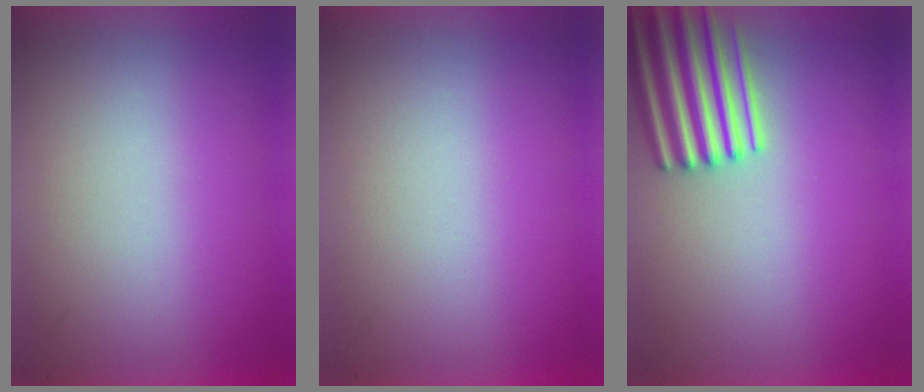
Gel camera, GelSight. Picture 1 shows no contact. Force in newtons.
{"total": 0.0}
{"total": 4.4}